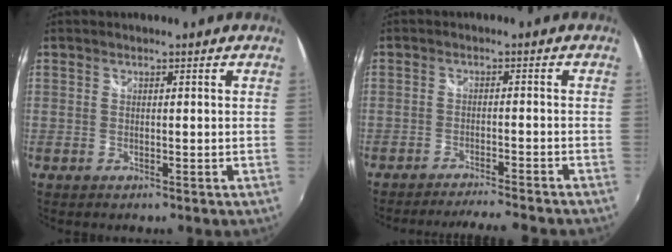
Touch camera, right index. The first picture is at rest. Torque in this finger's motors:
{"motor_torque": [0.56, -0.55, 0.14, 0.01]}